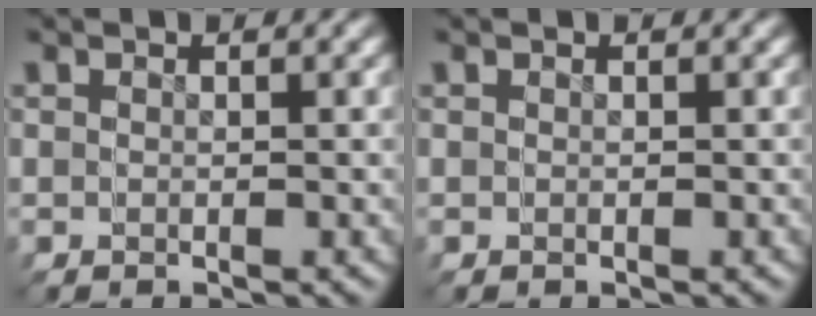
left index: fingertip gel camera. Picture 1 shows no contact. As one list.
[{"total": 0.0}]